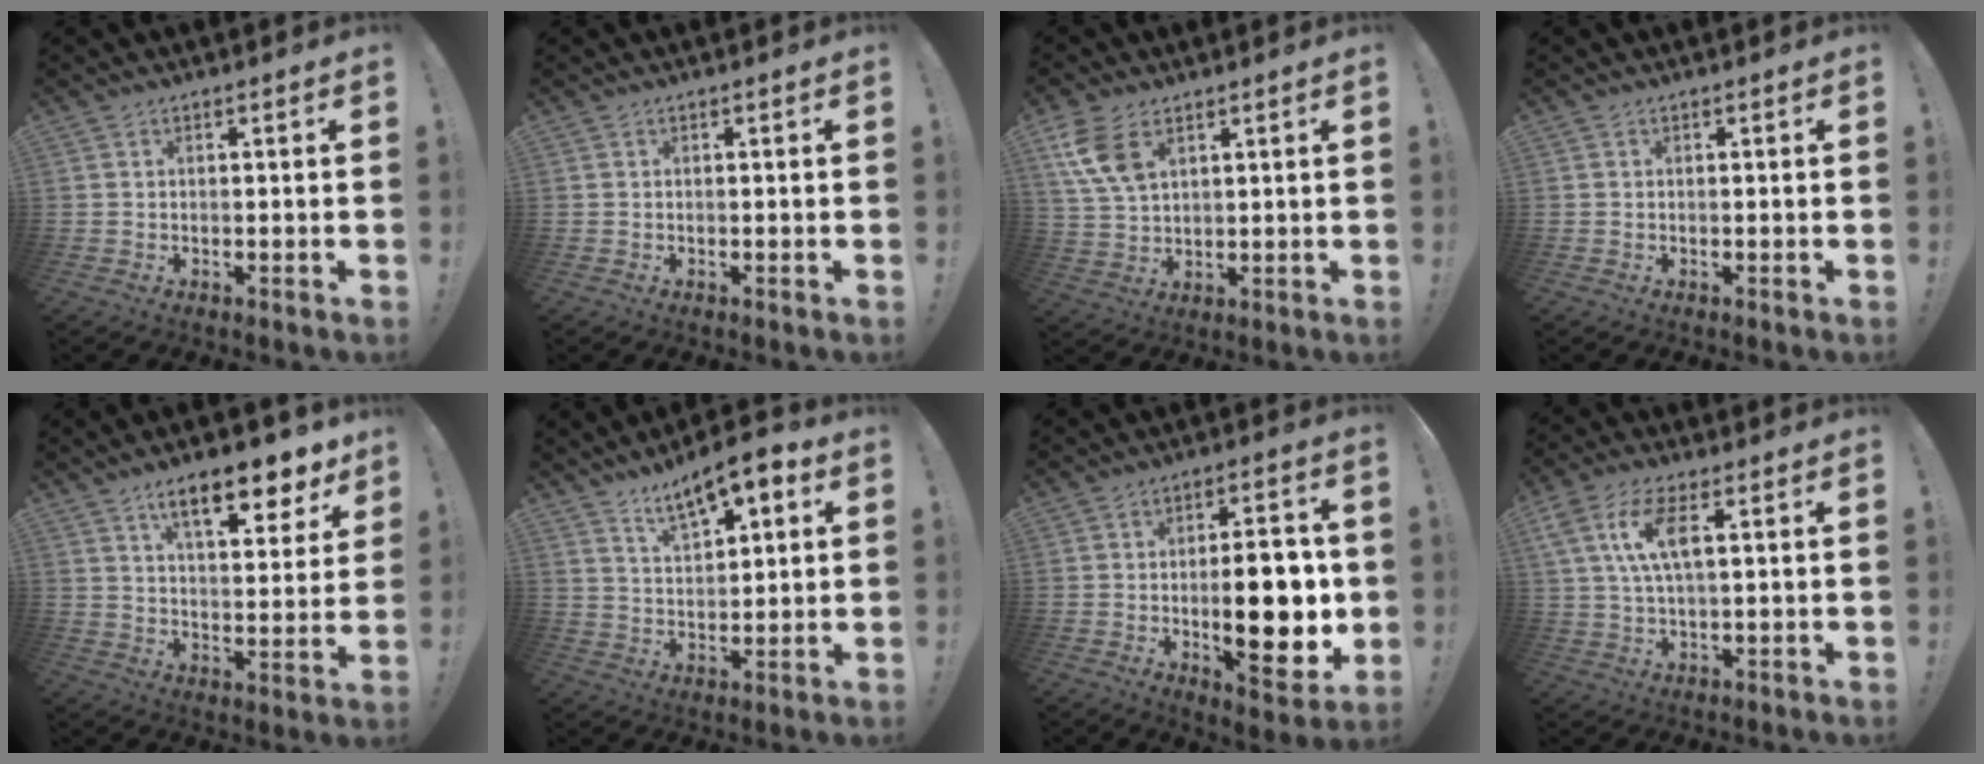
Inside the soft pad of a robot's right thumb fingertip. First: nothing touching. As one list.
[{"total": 0.0}, {"total": 10.1, "force": [4.9, 5.8, 6.7], "torque": [-0.131, -0.012, 0.093]}, {"total": 0.0}, {"total": 14.4, "force": [8.8, 4.6, 10.4], "torque": [-0.146, -0.048, 0.141]}, {"total": 10.3, "force": [6.7, 3.9, 6.7], "torque": [-0.105, -0.036, 0.117]}, {"total": 18.5, "force": [-1.7, 7.0, 17.0], "torque": [-0.239, -0.005, -0.023]}, {"total": 11.4, "force": [3.4, 5.0, 9.7], "torque": [-0.195, 0.000, 0.060]}]